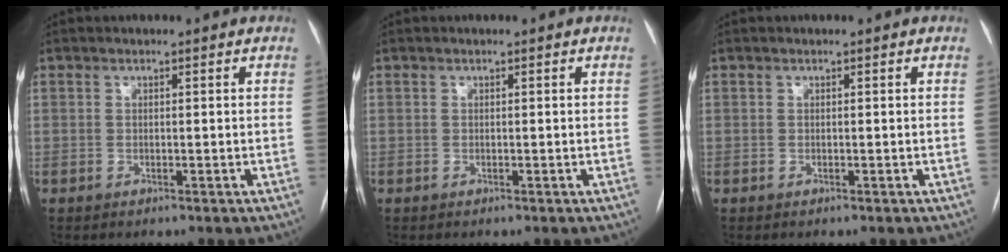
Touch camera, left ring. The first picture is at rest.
{"total": 0.0}
{"total": 0.0}